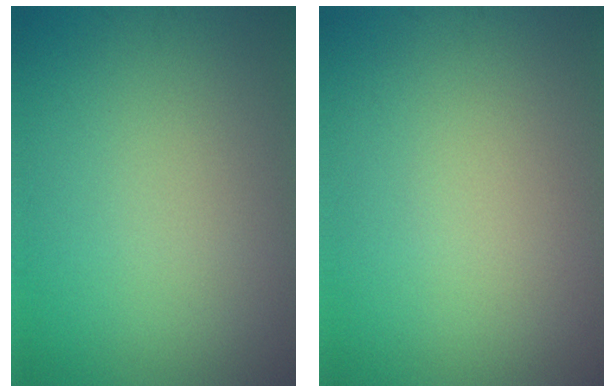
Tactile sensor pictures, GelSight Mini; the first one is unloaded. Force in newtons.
{"total": 0.0}